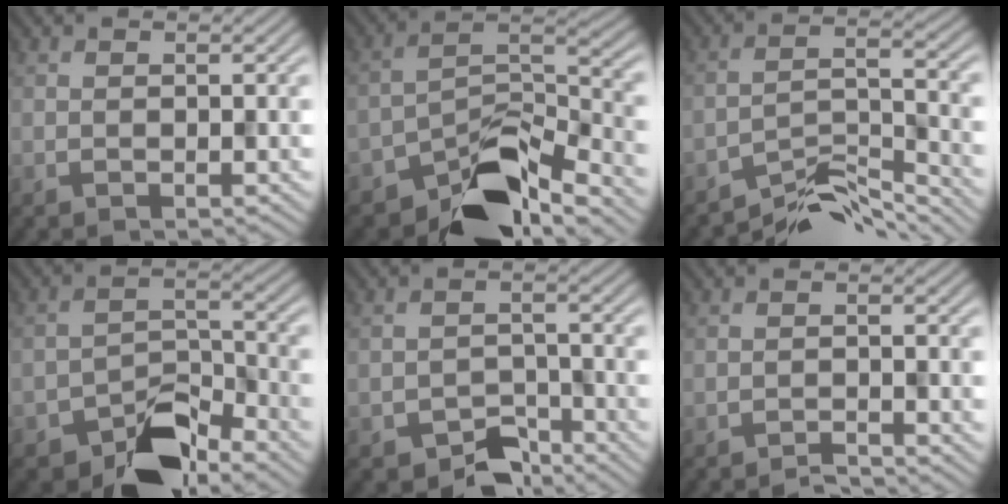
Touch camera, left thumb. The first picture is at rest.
{"total": 10.4, "force": [-7.8, 4.3, 5.5], "torque": [-0.074, -0.002, -0.151]}
{"total": 7.5, "force": [-6.4, 1.8, 3.3], "torque": [-0.057, 0.003, -0.117]}
{"total": 8.6, "force": [-6.5, 3.6, 4.2], "torque": [-0.059, 0.001, -0.125]}
{"total": 4.7, "force": [-3.7, 2.3, 1.6], "torque": [-0.024, -0.002, -0.067]}
{"total": 1.4, "force": [-1.3, 0.1, 0.4], "torque": [-0.004, 0.005, -0.031]}